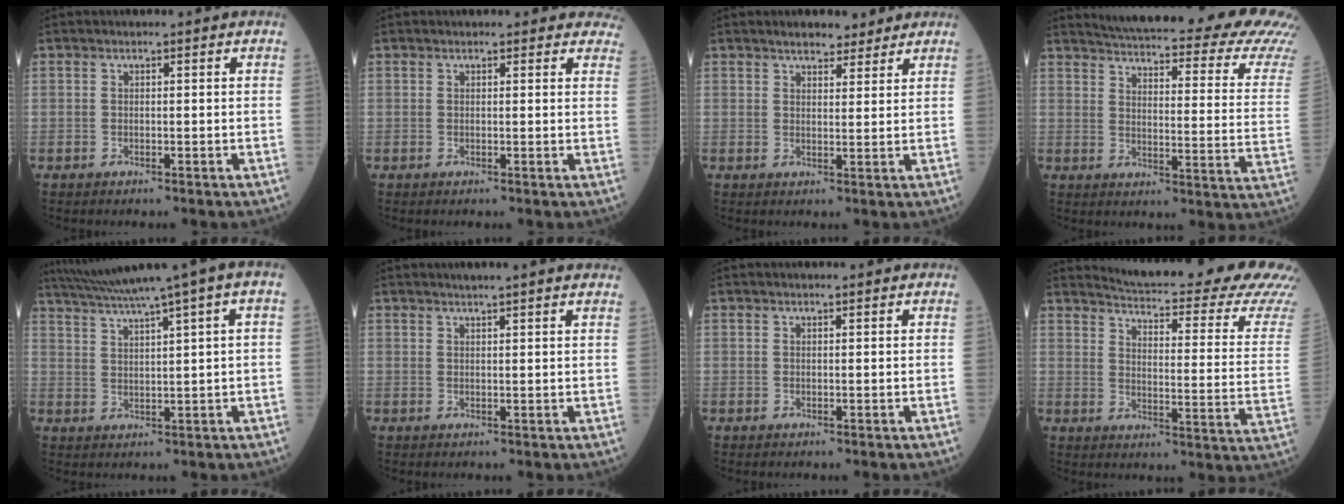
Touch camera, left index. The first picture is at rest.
{"total": 7.1, "force": [6.5, 2.8, 0.6], "torque": [0.033, -0.001, 0.039]}
{"total": 4.5, "force": [3.8, 1.8, 1.6], "torque": [-0.020, 0.013, 0.058]}
{"total": 26.9, "force": [24.5, 2.2, 10.9], "torque": [-0.144, -0.091, 0.273]}
{"total": 10.7, "force": [7.7, -1.7, 7.2], "torque": [-0.123, 0.027, 0.119]}
{"total": 7.3, "force": [6.4, 0.0, 3.4], "torque": [-0.046, 0.020, 0.072]}
{"total": 1.3, "force": [1.3, 0.4, 0.1], "torque": [-0.006, 0.011, 0.016]}
{"total": 25.6, "force": [24.3, 0.7, 8.0], "torque": [-0.113, -0.126, 0.277]}